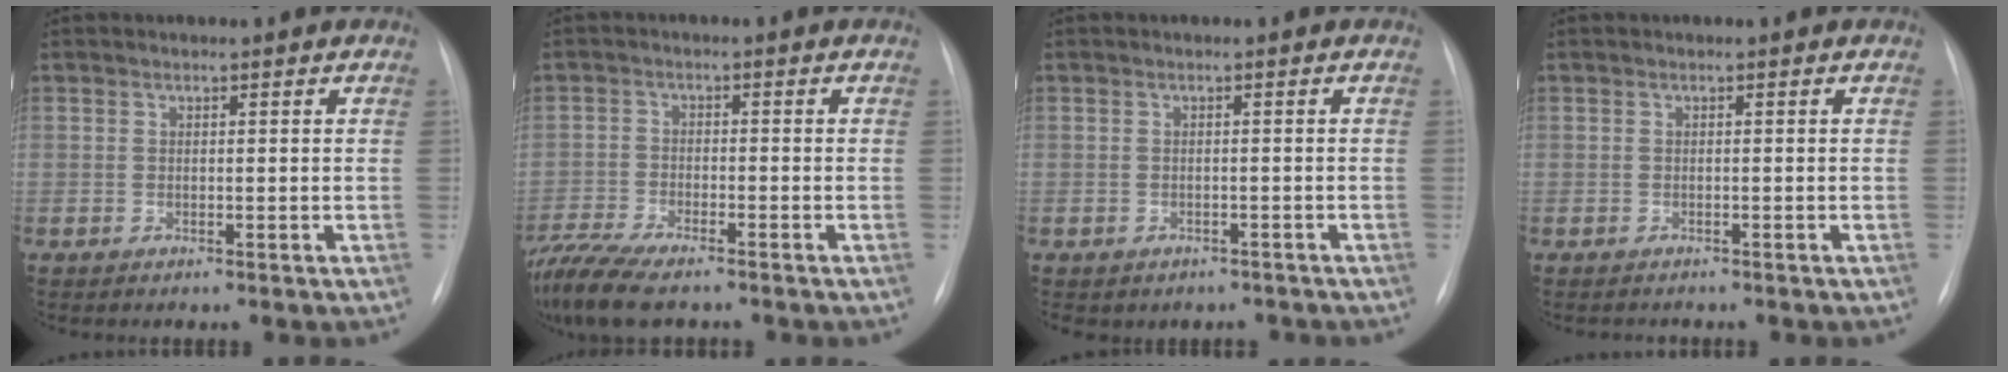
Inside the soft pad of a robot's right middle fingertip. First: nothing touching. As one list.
[{"total": 10.6, "force": [-8.7, 2.3, 5.6], "torque": [-0.112, -0.018, -0.149]}, {"total": 4.3, "force": [-3.5, 2.5, 0.6], "torque": [-0.007, 0.015, -0.037]}, {"total": 1.4, "force": [-1.3, 0.5, 0.1], "torque": [-0.003, -0.001, -0.016]}]